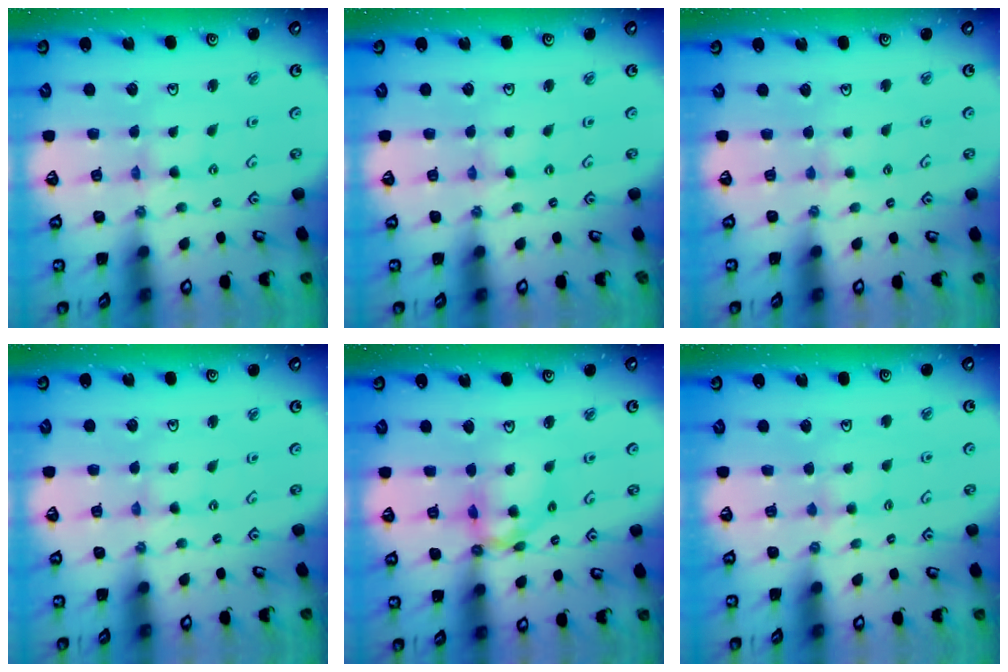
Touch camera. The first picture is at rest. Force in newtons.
{"total": 0.0}
{"total": 2.9, "press": 2.8, "slide": 0.6}
{"total": 0.0}
{"total": 11.7, "press": 11.6, "slide": 1.2}
{"total": 3.1, "press": 3.1, "slide": 0.5}